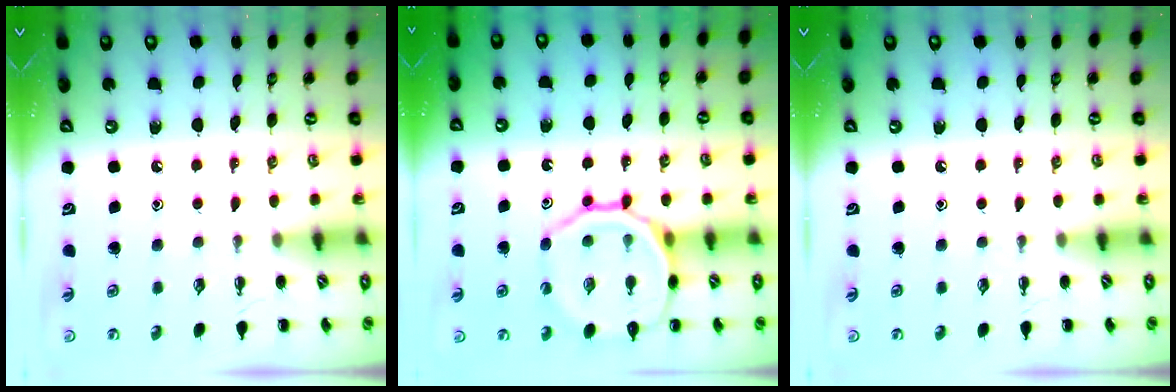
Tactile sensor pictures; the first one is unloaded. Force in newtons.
{"total": 16.1, "press": 16.0, "slide": 2.4}
{"total": 0.0}